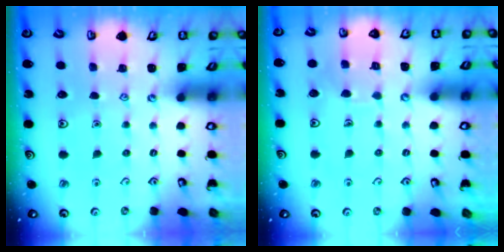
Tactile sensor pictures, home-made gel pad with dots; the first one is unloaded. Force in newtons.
{"total": 5.2, "press": 5.2, "slide": 0.4}